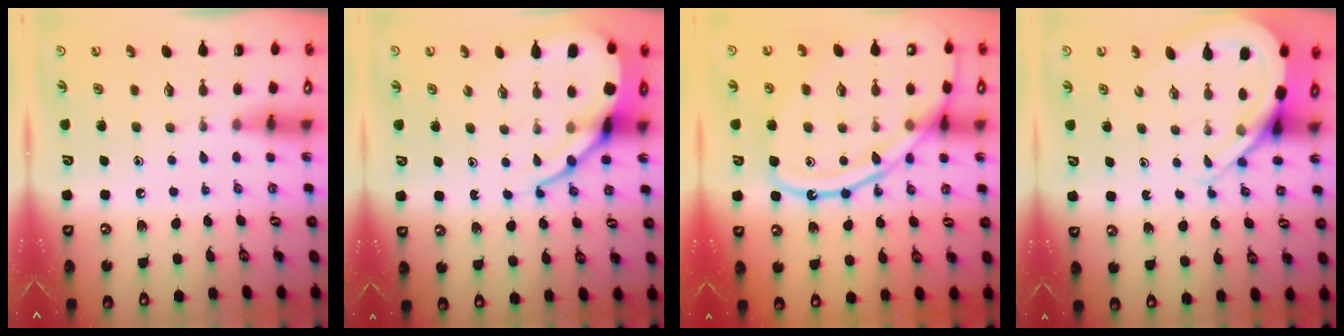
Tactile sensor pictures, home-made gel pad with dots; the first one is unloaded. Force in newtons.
{"total": 12.2, "press": 12.2, "slide": 1.3}
{"total": 18.0, "press": 17.9, "slide": 1.7}
{"total": 8.7, "press": 8.6, "slide": 0.7}